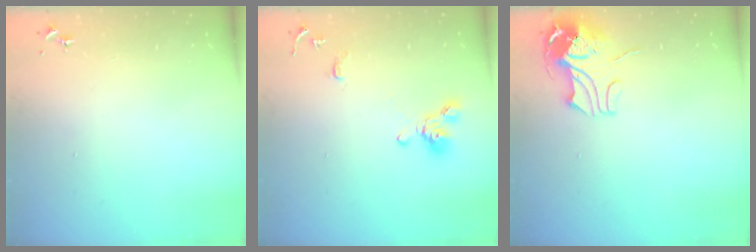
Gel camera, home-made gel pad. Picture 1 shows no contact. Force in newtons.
{"total": 11.3, "press": 11.2, "slide": 1.3}
{"total": 10.9, "press": 10.9, "slide": 1.1}